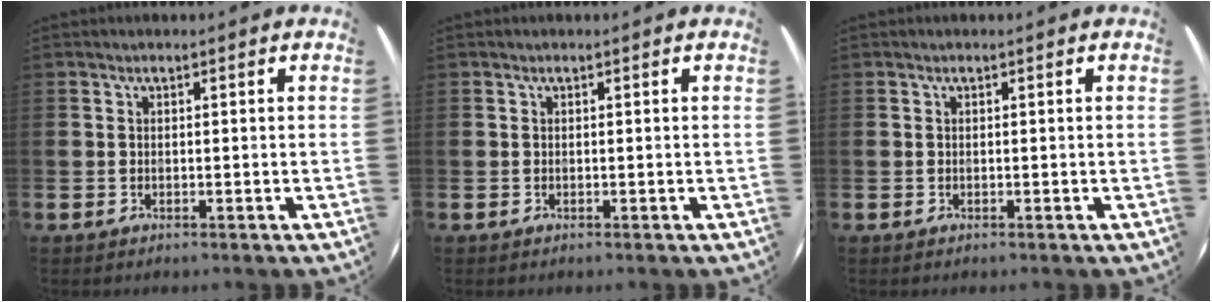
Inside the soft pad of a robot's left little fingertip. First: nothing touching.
{"total": 0.0}
{"total": 0.0}